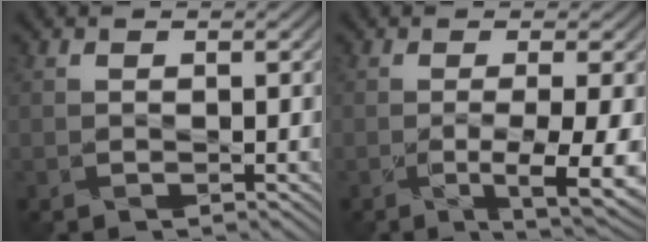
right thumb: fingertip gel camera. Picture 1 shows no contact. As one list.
[{"total": 7.2, "force": [-2.5, 1.1, 6.6], "torque": [-0.101, -0.008, -0.025]}]